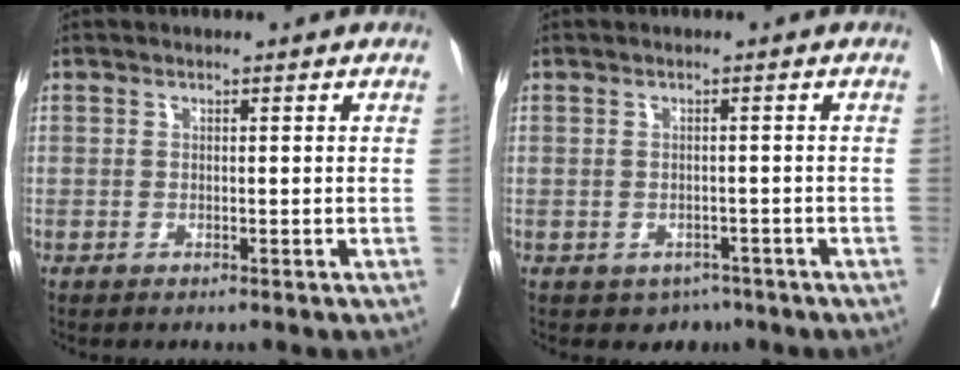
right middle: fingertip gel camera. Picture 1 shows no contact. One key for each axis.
{"total": 3.0, "fx": -2.0, "fy": 2.1, "fz": 0.7, "tx": -0.001, "ty": 0.006, "tz": -0.023}